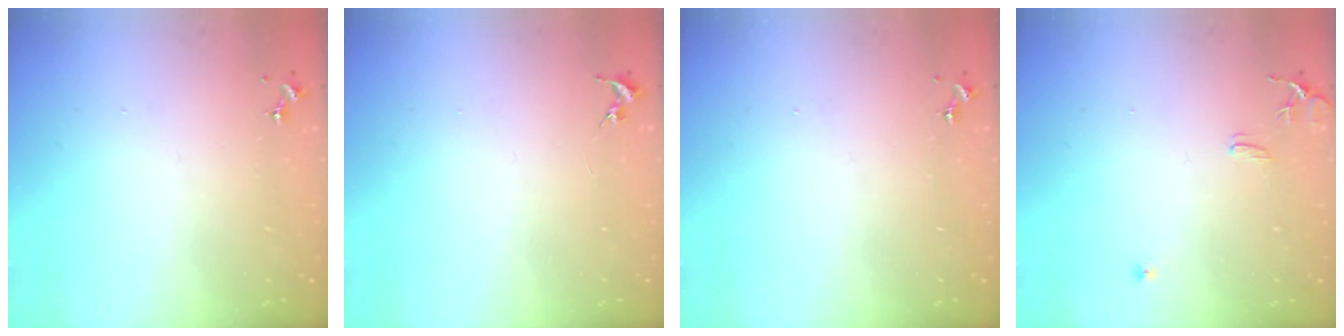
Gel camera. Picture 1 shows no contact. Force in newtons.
{"total": 0.0}
{"total": 0.0}
{"total": 8.5, "press": 8.5, "slide": 0.8}